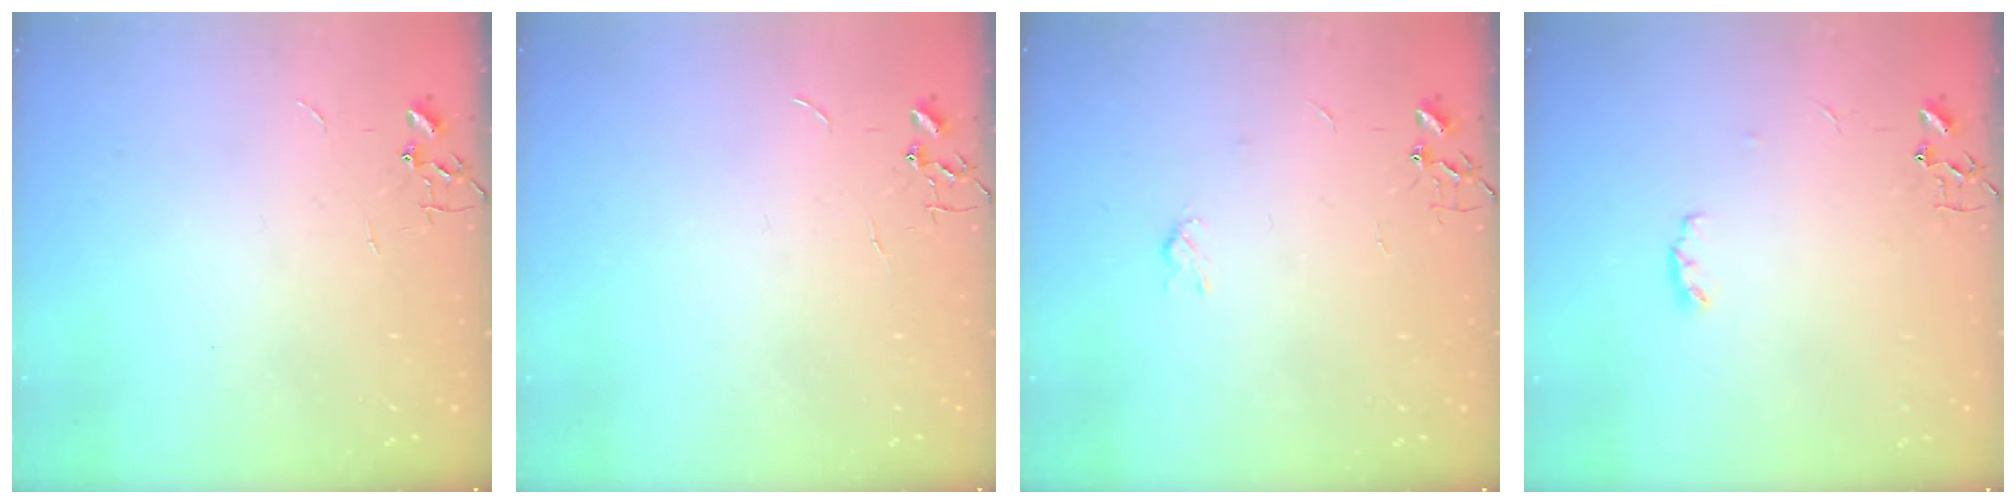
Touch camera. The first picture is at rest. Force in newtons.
{"total": 0.0}
{"total": 3.0, "press": 2.9, "slide": 0.6}
{"total": 3.8, "press": 3.8, "slide": 0.6}